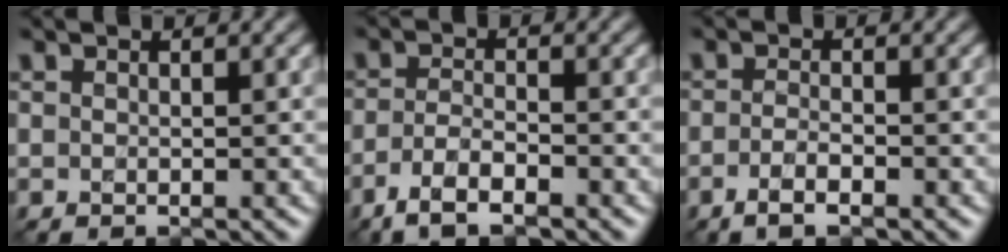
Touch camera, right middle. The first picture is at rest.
{"total": 3.7, "force": [-2.4, 1.2, 2.6], "torque": [-0.055, -0.004, -0.051]}
{"total": 2.2, "force": [-1.2, 0.6, 1.7], "torque": [-0.034, -0.001, -0.025]}